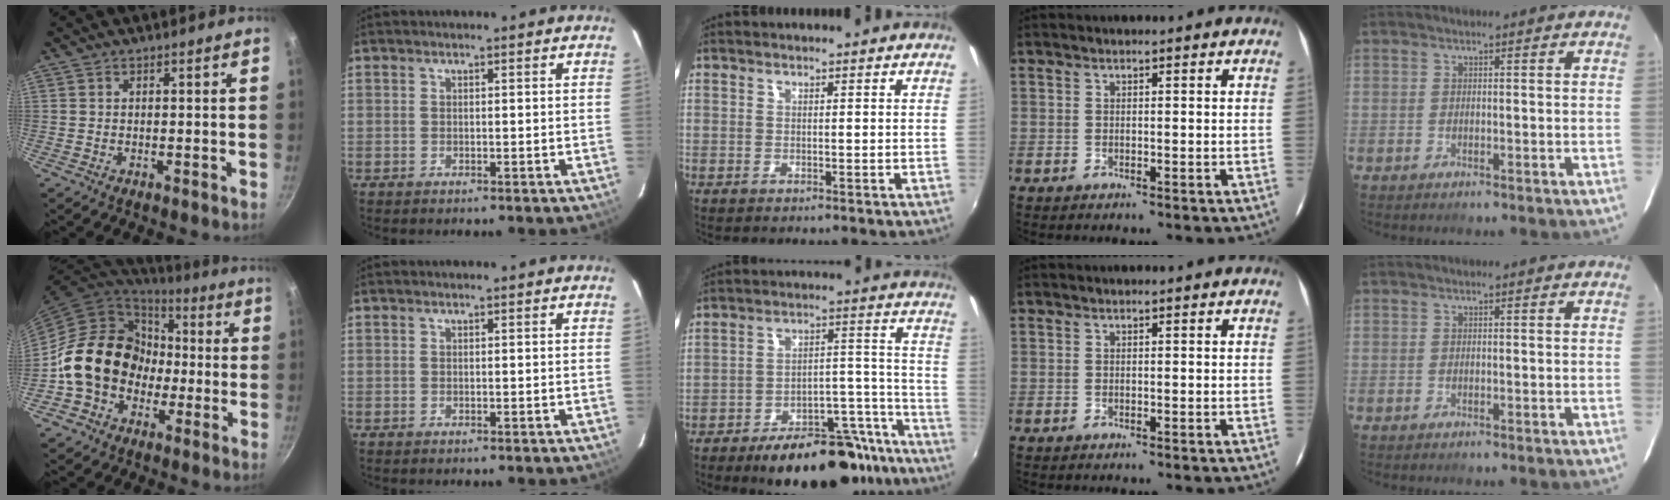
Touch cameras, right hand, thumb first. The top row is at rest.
{"thumb": {"total": 17.5, "force": [-2.5, 14.7, 9.1], "torque": [-0.111, 0.055, -0.040]}, "middle": {"total": 21.5, "force": [-17.0, 8.4, 10.1], "torque": [-0.142, 0.043, -0.217]}}